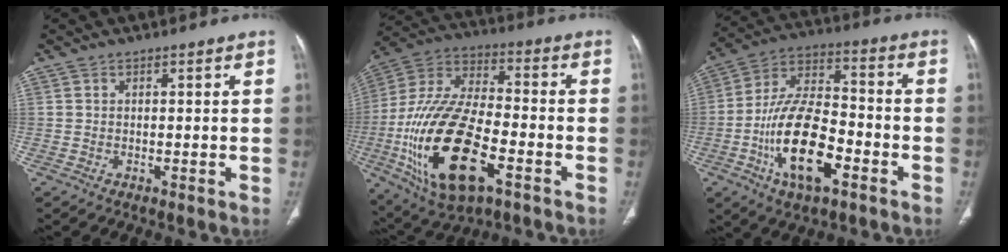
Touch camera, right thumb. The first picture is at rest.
{"total": 25.3, "force": [-8.3, 11.7, 20.9], "torque": [-0.439, 0.013, -0.141]}
{"total": 17.9, "force": [-6.5, 8.3, 14.5], "torque": [-0.261, 0.036, -0.115]}